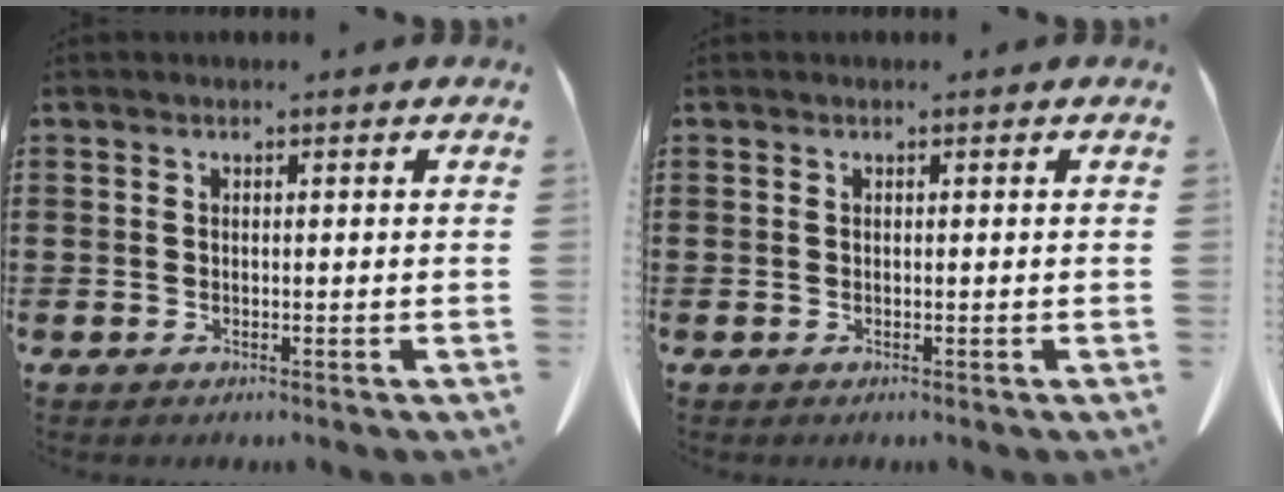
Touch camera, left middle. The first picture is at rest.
{"total": 0.0}